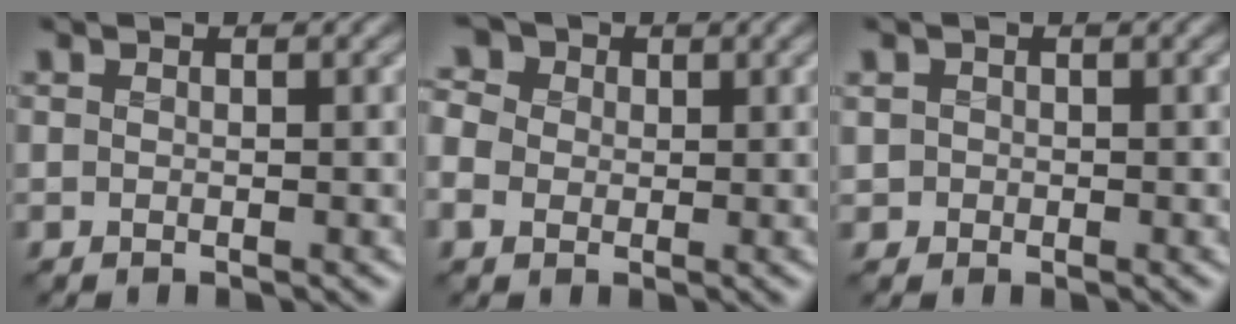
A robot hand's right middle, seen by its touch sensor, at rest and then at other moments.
{"total": 5.3, "force": [0.8, 4.5, 2.6], "torque": [-0.071, 0.025, 0.000]}
{"total": 1.0, "force": [0.0, 1.0, 0.0], "torque": [0.010, -0.001, 0.000]}